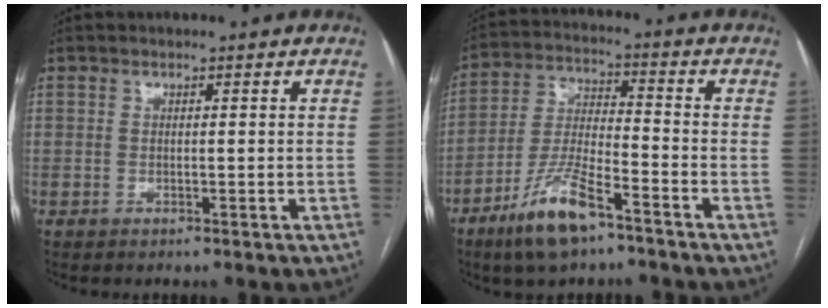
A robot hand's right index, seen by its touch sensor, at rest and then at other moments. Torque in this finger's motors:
{"motor_torque": [1.02, -0.61, 0.46, 0.14]}